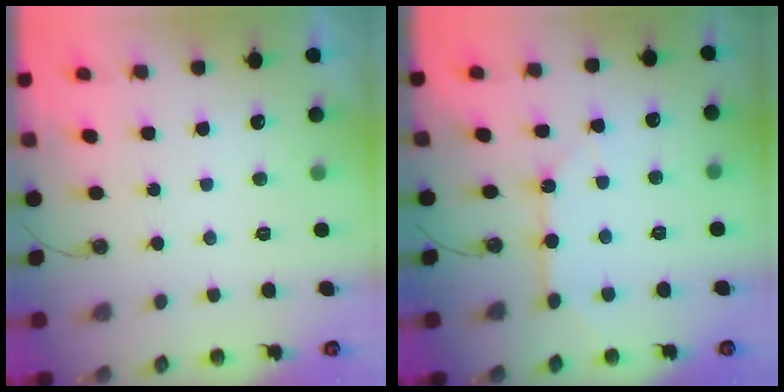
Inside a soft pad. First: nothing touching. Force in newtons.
{"total": 6.3, "press": 6.3, "slide": 0.6}